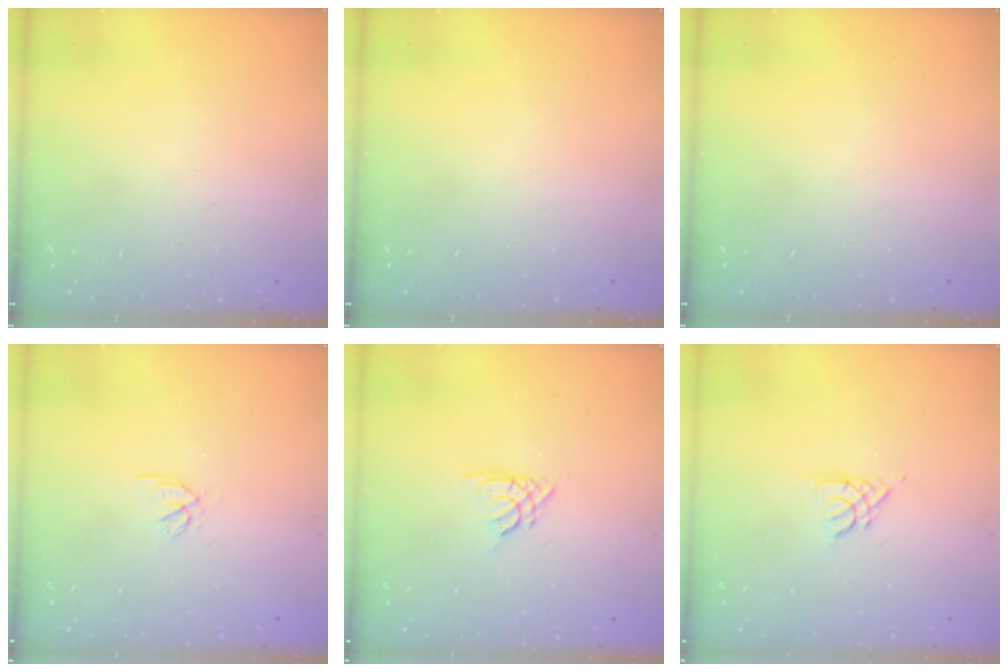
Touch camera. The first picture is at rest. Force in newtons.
{"total": 0.0}
{"total": 0.0}
{"total": 2.3, "press": 2.2, "slide": 0.5}
{"total": 2.2, "press": 2.1, "slide": 0.5}
{"total": 2.1, "press": 2.0, "slide": 0.4}